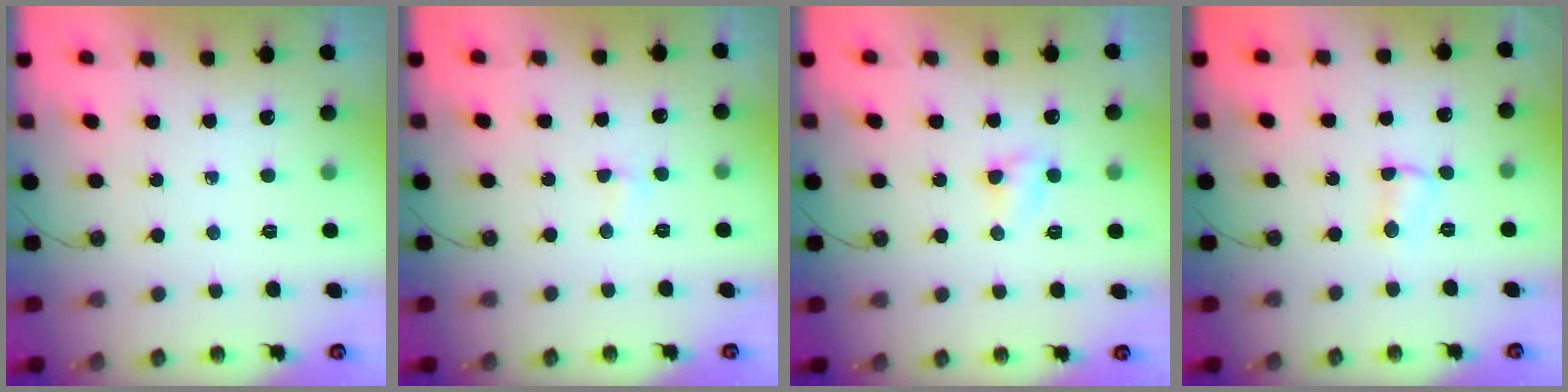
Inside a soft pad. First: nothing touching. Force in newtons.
{"total": 2.8, "press": 2.7, "slide": 0.5}
{"total": 3.5, "press": 3.4, "slide": 0.6}
{"total": 4.1, "press": 4.1, "slide": 0.5}